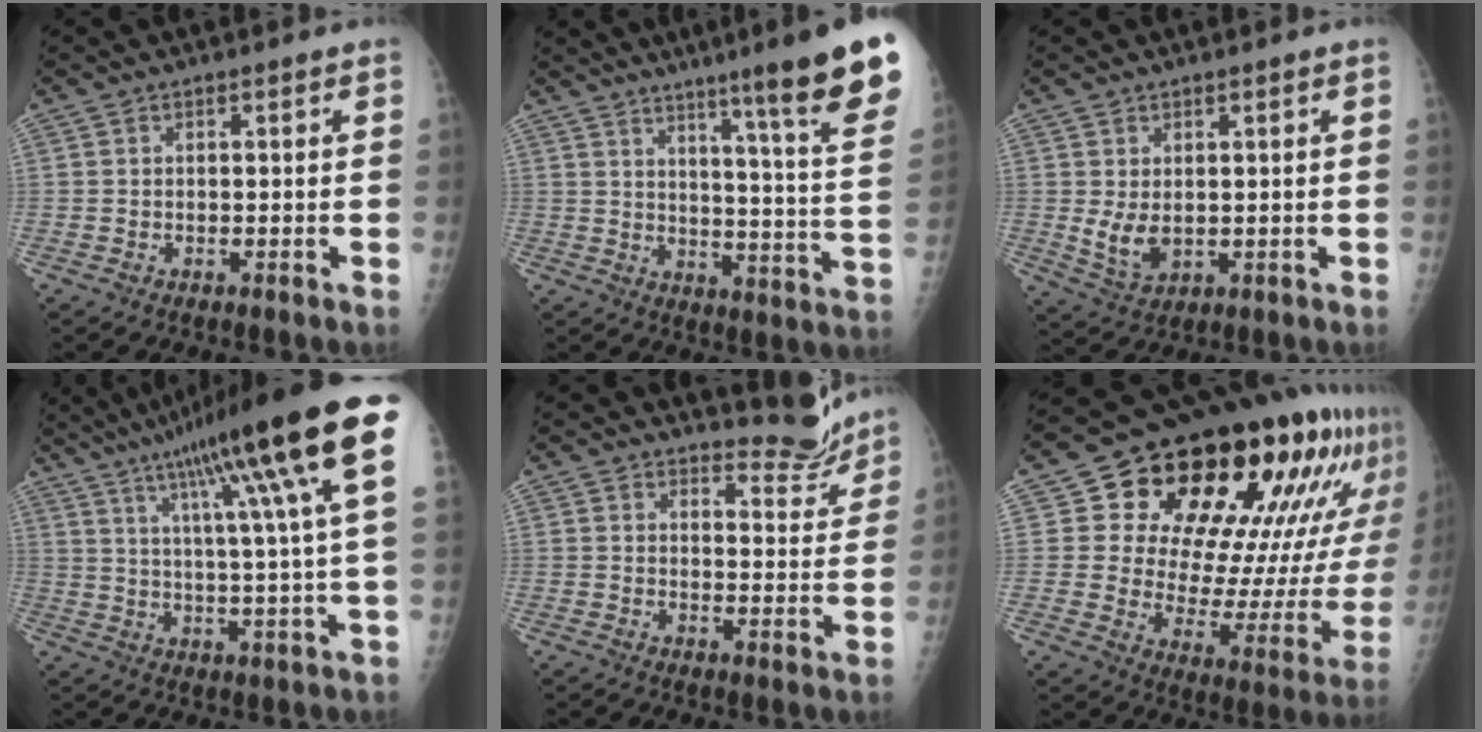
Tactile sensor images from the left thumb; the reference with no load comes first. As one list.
[{"total": 21.6, "force": [14.5, 0.5, 15.9], "torque": [-0.195, -0.086, 0.189]}, {"total": 5.2, "force": [0.2, 3.3, 4.0], "torque": [-0.070, -0.010, 0.016]}, {"total": 23.8, "force": [11.7, 1.6, 20.7], "torque": [-0.315, -0.007, 0.162]}, {"total": 6.2, "force": [6.0, 1.4, 0.0], "torque": [0.019, -0.065, 0.079]}, {"total": 29.9, "force": [15.6, 14.6, 20.8], "torque": [-0.269, -0.024, 0.230]}]